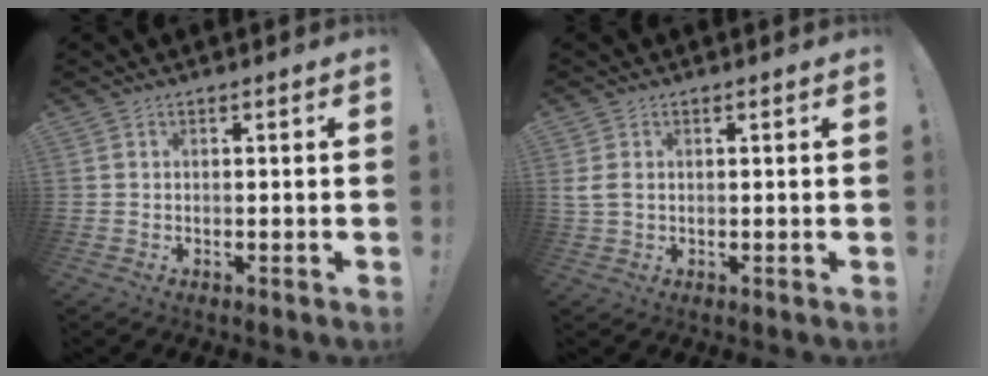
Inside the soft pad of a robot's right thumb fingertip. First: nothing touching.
{"total": 3.0, "force": [0.8, 2.0, 2.1], "torque": [-0.044, 0.002, 0.014]}